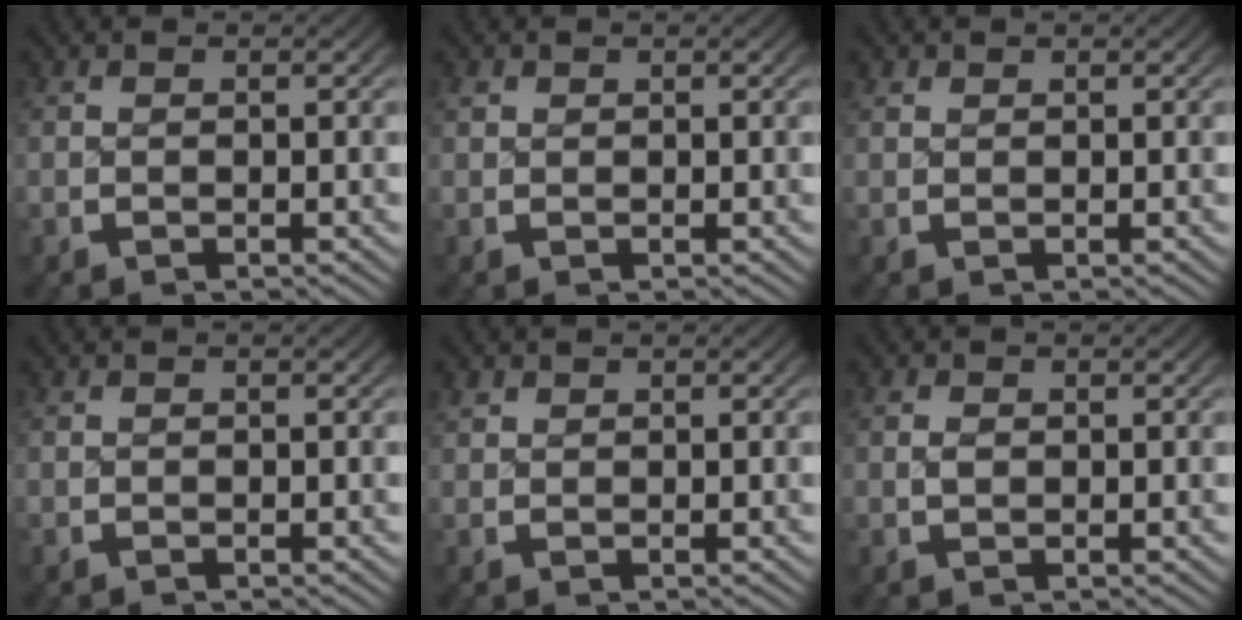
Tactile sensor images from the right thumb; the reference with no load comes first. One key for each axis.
{"total": 0.6, "fx": 0.5, "fy": 0.4, "fz": 0.1, "tx": 0.002, "ty": -0.001, "tz": 0.012}
{"total": 0.6, "fx": 0.6, "fy": 0.2, "fz": 0.0, "tx": 0.003, "ty": -0.002, "tz": 0.015}
{"total": 0.0}
{"total": 0.9, "fx": 0.8, "fy": 0.4, "fz": 0.1, "tx": 0.001, "ty": 0.001, "tz": 0.019}
{"total": 0.8, "fx": 0.1, "fy": 0.7, "fz": 0.5, "tx": -0.012, "ty": -0.008, "tz": 0.007}